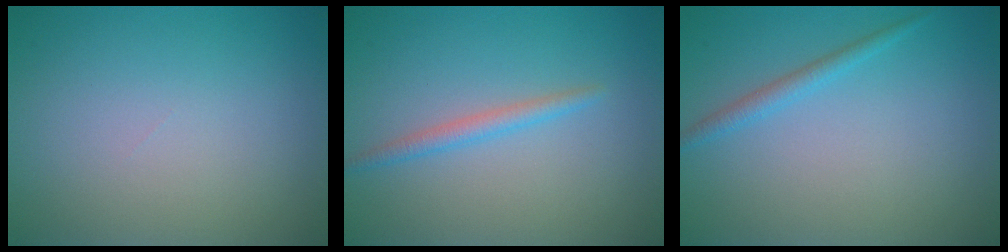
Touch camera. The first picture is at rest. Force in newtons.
{"total": 1.6, "press": 1.6, "slide": 0.0}
{"total": 1.4, "press": 1.4, "slide": 0.1}